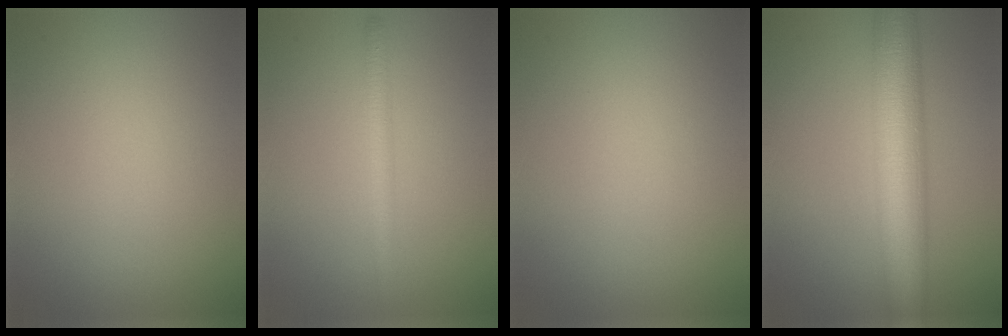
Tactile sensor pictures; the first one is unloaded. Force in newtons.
{"total": 2.3, "press": 2.3, "slide": 0.0}
{"total": 0.0}
{"total": 9.3, "press": 9.3, "slide": 0.5}